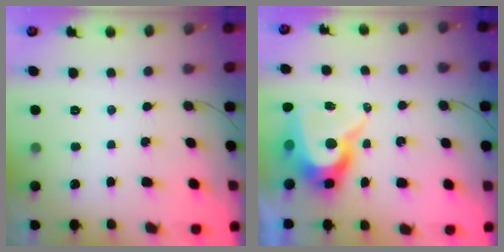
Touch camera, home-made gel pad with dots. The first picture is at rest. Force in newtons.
{"total": 12.5, "press": 12.5, "slide": 0.8}